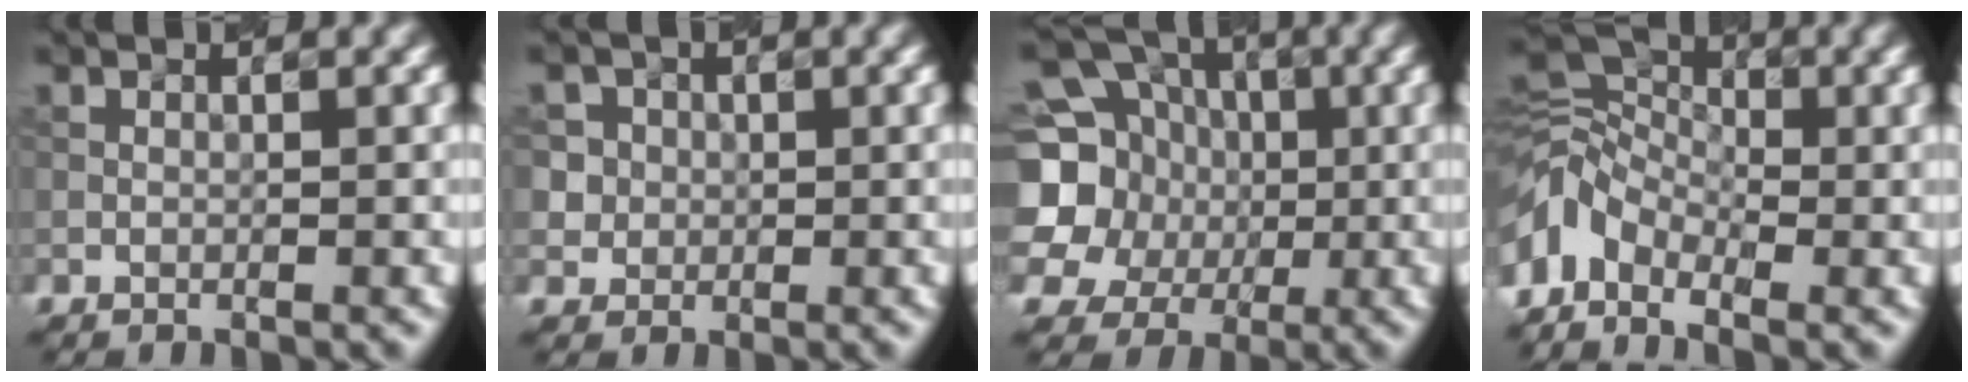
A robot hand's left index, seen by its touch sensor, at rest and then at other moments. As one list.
[{"total": 3.9, "force": [1.1, 3.6, 1.2], "torque": [-0.015, 0.010, 0.024]}, {"total": 13.5, "force": [1.4, 12.2, 5.6], "torque": [-0.161, 0.031, 0.003]}, {"total": 6.3, "force": [-3.3, 4.0, 3.6], "torque": [-0.065, 0.007, -0.083]}]